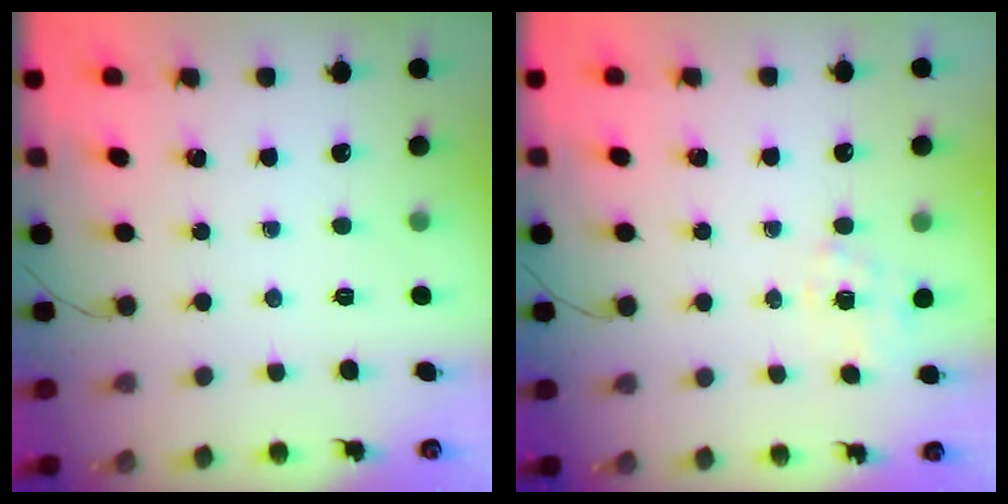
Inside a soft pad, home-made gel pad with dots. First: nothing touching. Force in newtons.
{"total": 1.5, "press": 1.1, "slide": 1.0}